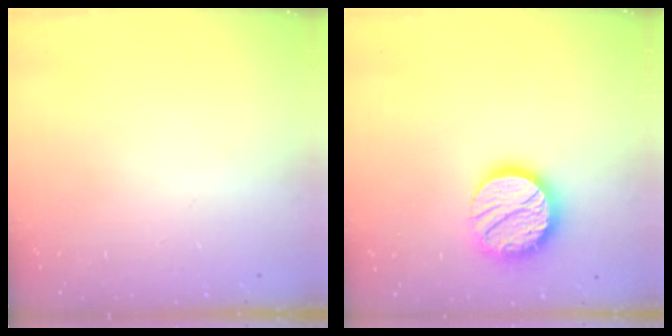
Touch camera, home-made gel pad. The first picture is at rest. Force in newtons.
{"total": 17.8, "press": 17.7, "slide": 1.4}